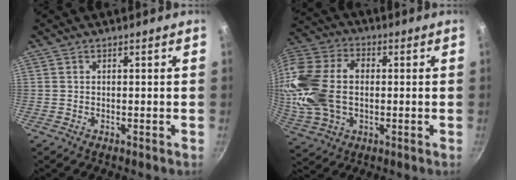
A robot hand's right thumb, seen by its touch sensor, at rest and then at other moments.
{"total": 20.8, "force": [0.2, 14.3, 15.1], "torque": [-0.305, 0.024, 0.003]}